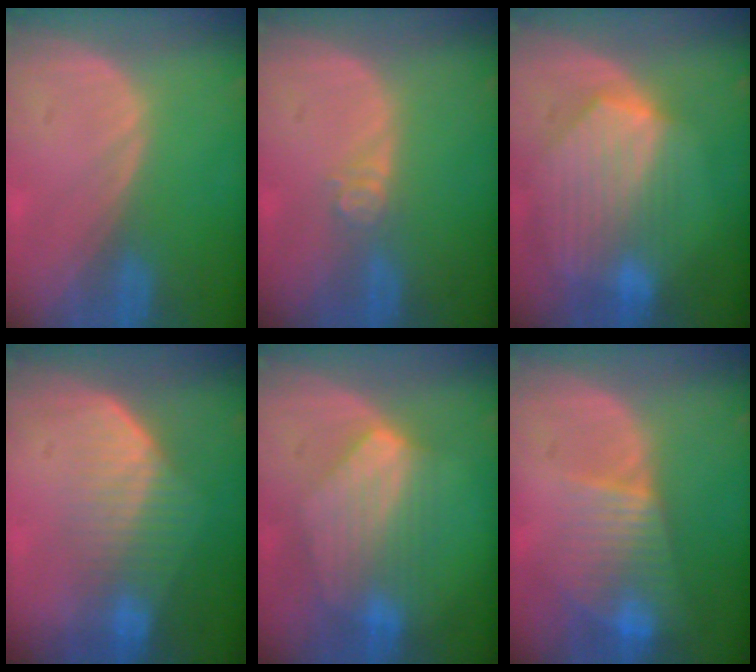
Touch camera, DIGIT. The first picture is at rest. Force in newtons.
{"total": 2.7, "press": 2.2, "slide": 1.5}
{"total": 9.0, "press": 8.0, "slide": 4.0}
{"total": 7.1, "press": 6.2, "slide": 3.3}
{"total": 7.2, "press": 7.1, "slide": 1.2}
{"total": 8.1, "press": 7.0, "slide": 4.2}